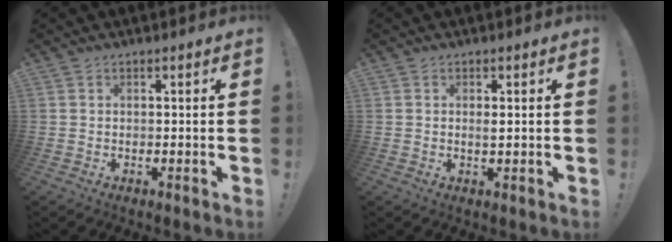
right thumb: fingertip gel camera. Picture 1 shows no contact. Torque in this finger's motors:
{"motor_torque": [-0.17, 0.01, 0.05, 0.06, 0.03]}